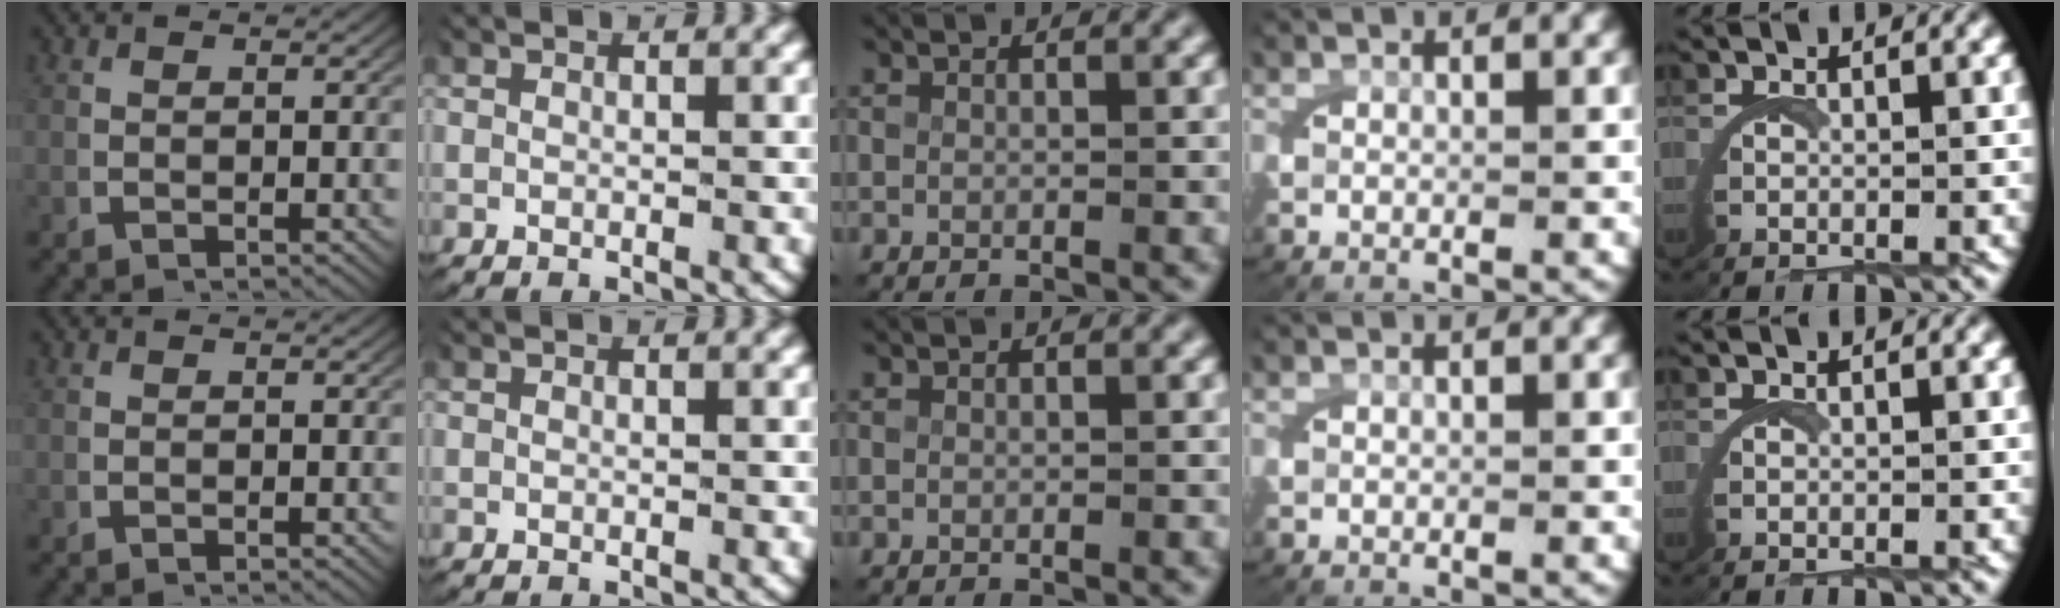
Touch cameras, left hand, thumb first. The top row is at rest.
{}